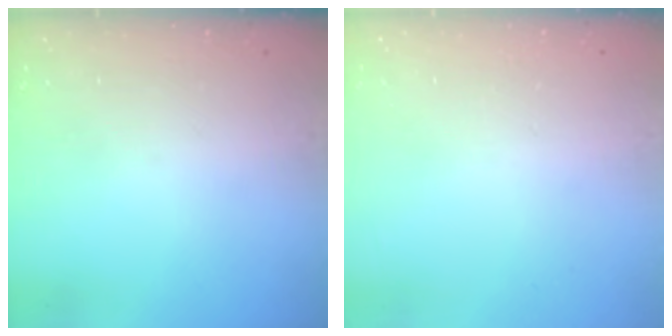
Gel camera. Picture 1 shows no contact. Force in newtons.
{"total": 2.6, "press": 2.6, "slide": 0.2}